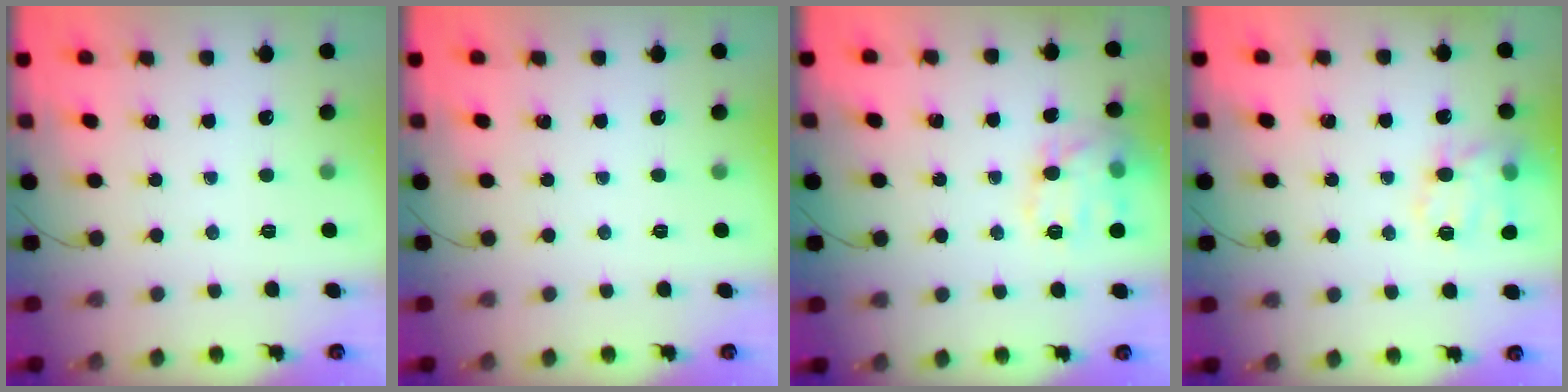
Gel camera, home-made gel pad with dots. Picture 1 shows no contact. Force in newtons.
{"total": 0.0}
{"total": 13.5, "press": 13.5, "slide": 0.5}
{"total": 15.8, "press": 15.7, "slide": 2.2}